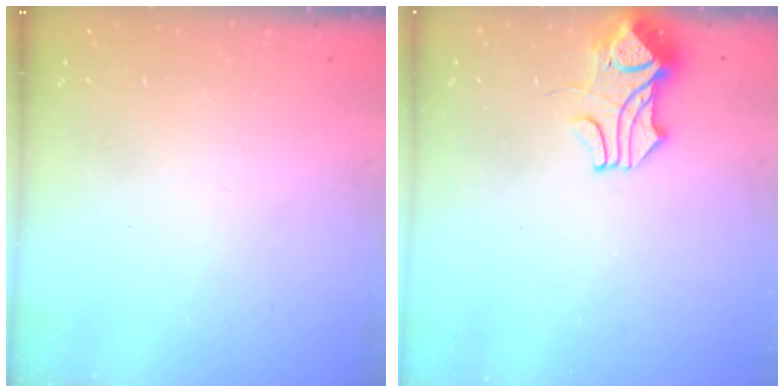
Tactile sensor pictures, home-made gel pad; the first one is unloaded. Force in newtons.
{"total": 1.8, "press": 1.6, "slide": 0.7}